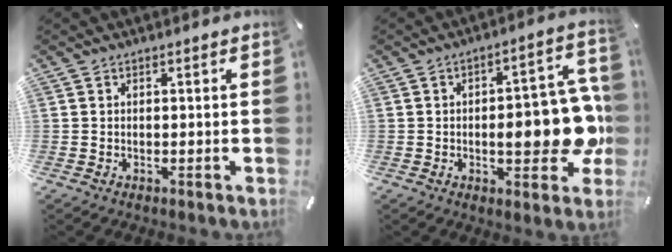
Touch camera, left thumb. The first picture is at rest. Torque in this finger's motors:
{"motor_torque": [1.04, 2.16, 1.65, 0.24, 0.25]}